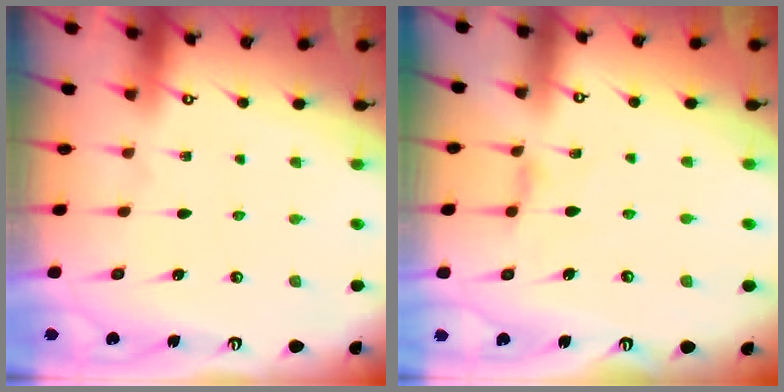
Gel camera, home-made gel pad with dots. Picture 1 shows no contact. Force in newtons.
{"total": 2.6, "press": 2.6, "slide": 0.5}